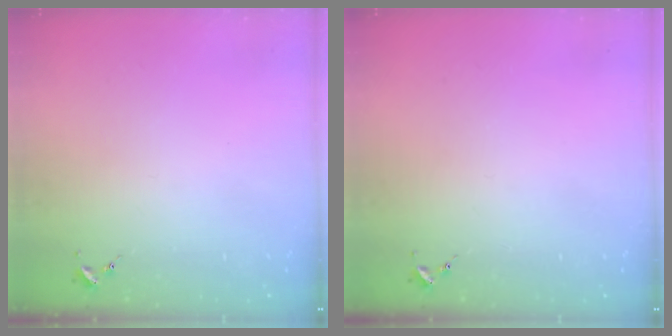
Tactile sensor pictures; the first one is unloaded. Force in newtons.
{"total": 0.0}